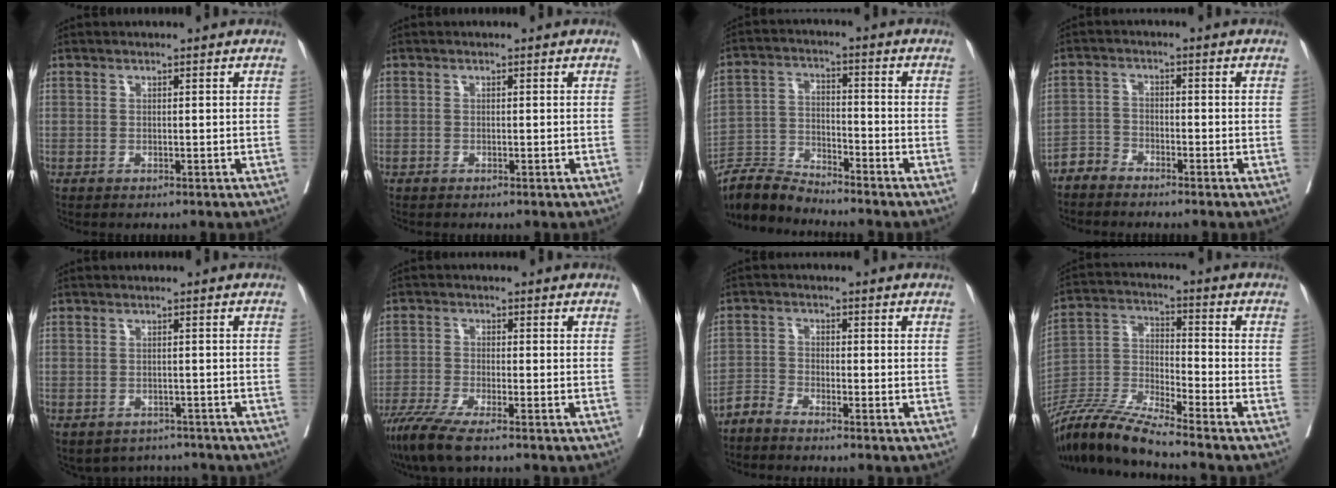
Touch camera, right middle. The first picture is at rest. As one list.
[{"total": 0.0}, {"total": 6.8, "force": [-6.8, -0.1, 0.1], "torque": [-0.006, 0.000, -0.131]}, {"total": 2.6, "force": [-2.5, 0.6, -0.4], "torque": [0.013, -0.004, -0.054]}, {"total": 5.6, "force": [-5.0, 2.6, 0.1], "torque": [0.007, 0.014, -0.062]}, {"total": 7.0, "force": [-5.3, 0.3, 4.5], "torque": [-0.080, -0.021, -0.098]}, {"total": 2.4, "force": [-2.4, -0.1, 0.2], "torque": [-0.002, -0.010, -0.054]}, {"total": 12.2, "force": [-10.8, -1.0, 5.6], "torque": [-0.111, -0.010, -0.209]}]